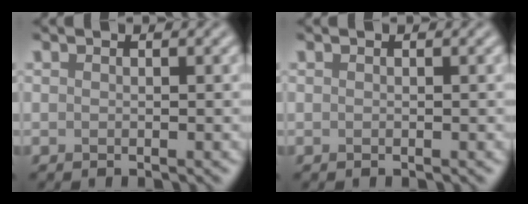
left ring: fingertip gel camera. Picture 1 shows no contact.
{"total": 0.0}